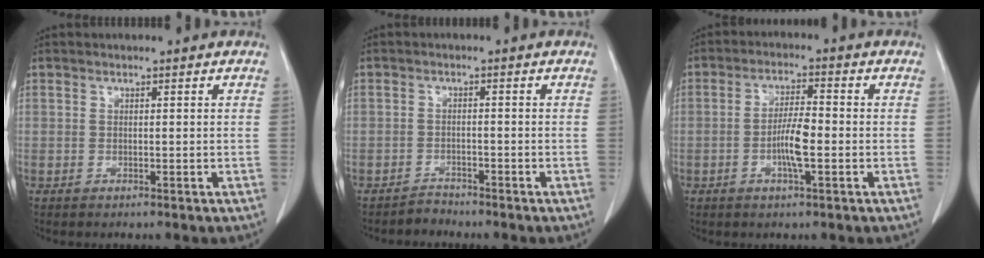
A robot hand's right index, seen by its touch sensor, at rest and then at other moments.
{"total": 1.7, "force": [-1.6, 0.4, -0.6], "torque": [0.015, -0.003, -0.028]}
{"total": 5.6, "force": [-1.4, 0.8, 5.3], "torque": [-0.106, 0.001, -0.027]}